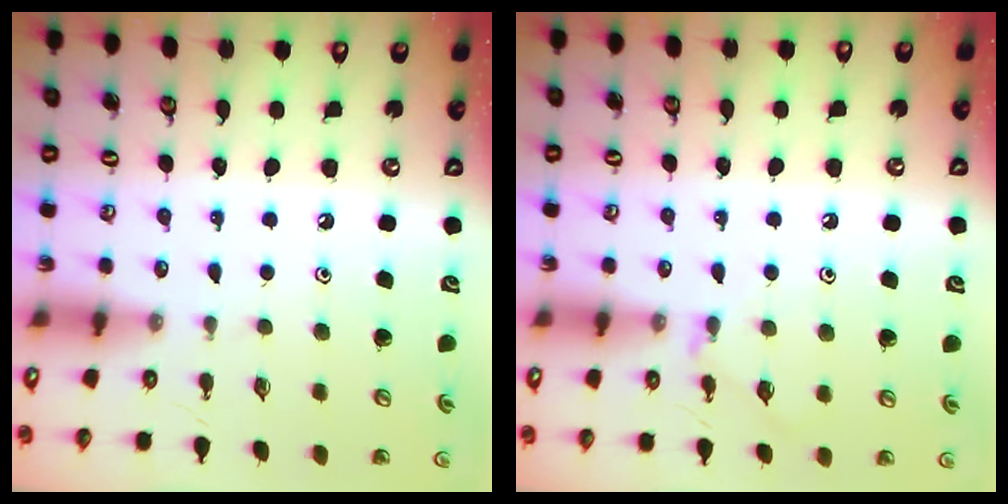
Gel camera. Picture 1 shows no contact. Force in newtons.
{"total": 5.0, "press": 5.0, "slide": 0.7}